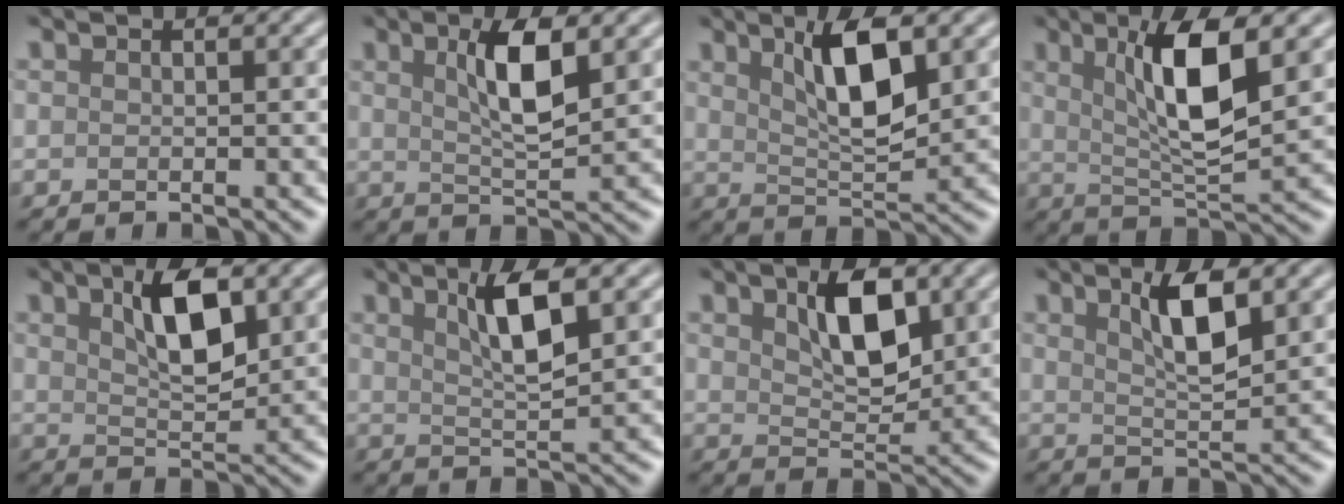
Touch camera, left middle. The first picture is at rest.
{"total": 4.3, "force": [1.2, 1.0, 4.0], "torque": [-0.075, -0.003, 0.027]}
{"total": 5.7, "force": [2.0, 1.8, 5.1], "torque": [-0.091, -0.005, 0.041]}
{"total": 6.8, "force": [1.7, 1.5, 6.4], "torque": [-0.110, -0.006, 0.040]}
{"total": 4.8, "force": [1.6, 1.9, 4.1], "torque": [-0.076, 0.001, 0.032]}
{"total": 4.2, "force": [1.5, 0.8, 3.8], "torque": [-0.072, -0.002, 0.034]}
{"total": 4.9, "force": [1.8, 2.3, 4.0], "torque": [-0.073, 0.000, 0.036]}
{"total": 3.9, "force": [1.5, 1.0, 3.5], "torque": [-0.064, -0.003, 0.032]}